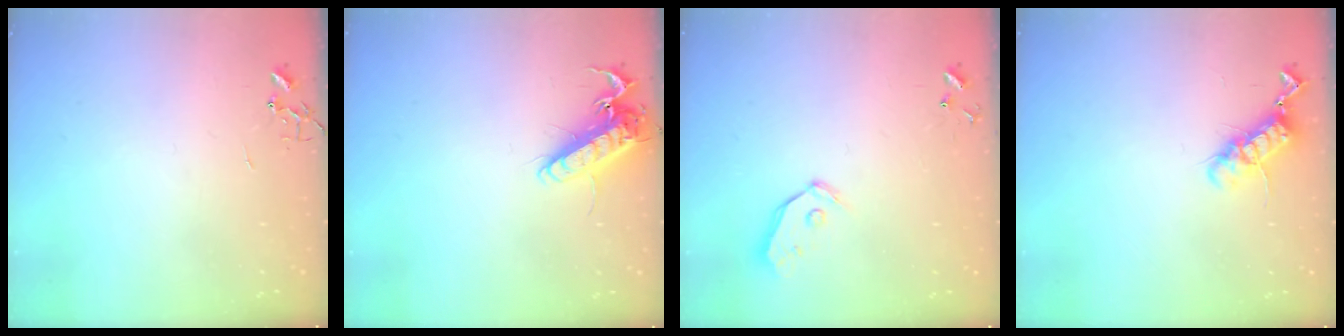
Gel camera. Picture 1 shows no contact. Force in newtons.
{"total": 12.8, "press": 12.6, "slide": 2.4}
{"total": 4.8, "press": 4.8, "slide": 0.5}
{"total": 11.7, "press": 11.6, "slide": 1.2}